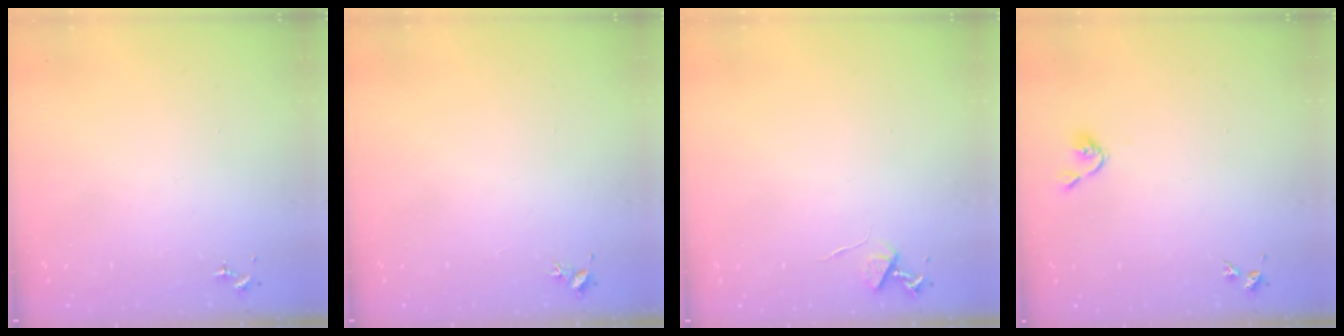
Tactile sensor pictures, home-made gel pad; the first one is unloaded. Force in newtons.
{"total": 3.1, "press": 3.1, "slide": 0.2}
{"total": 5.7, "press": 5.6, "slide": 0.8}
{"total": 3.7, "press": 3.7, "slide": 0.7}